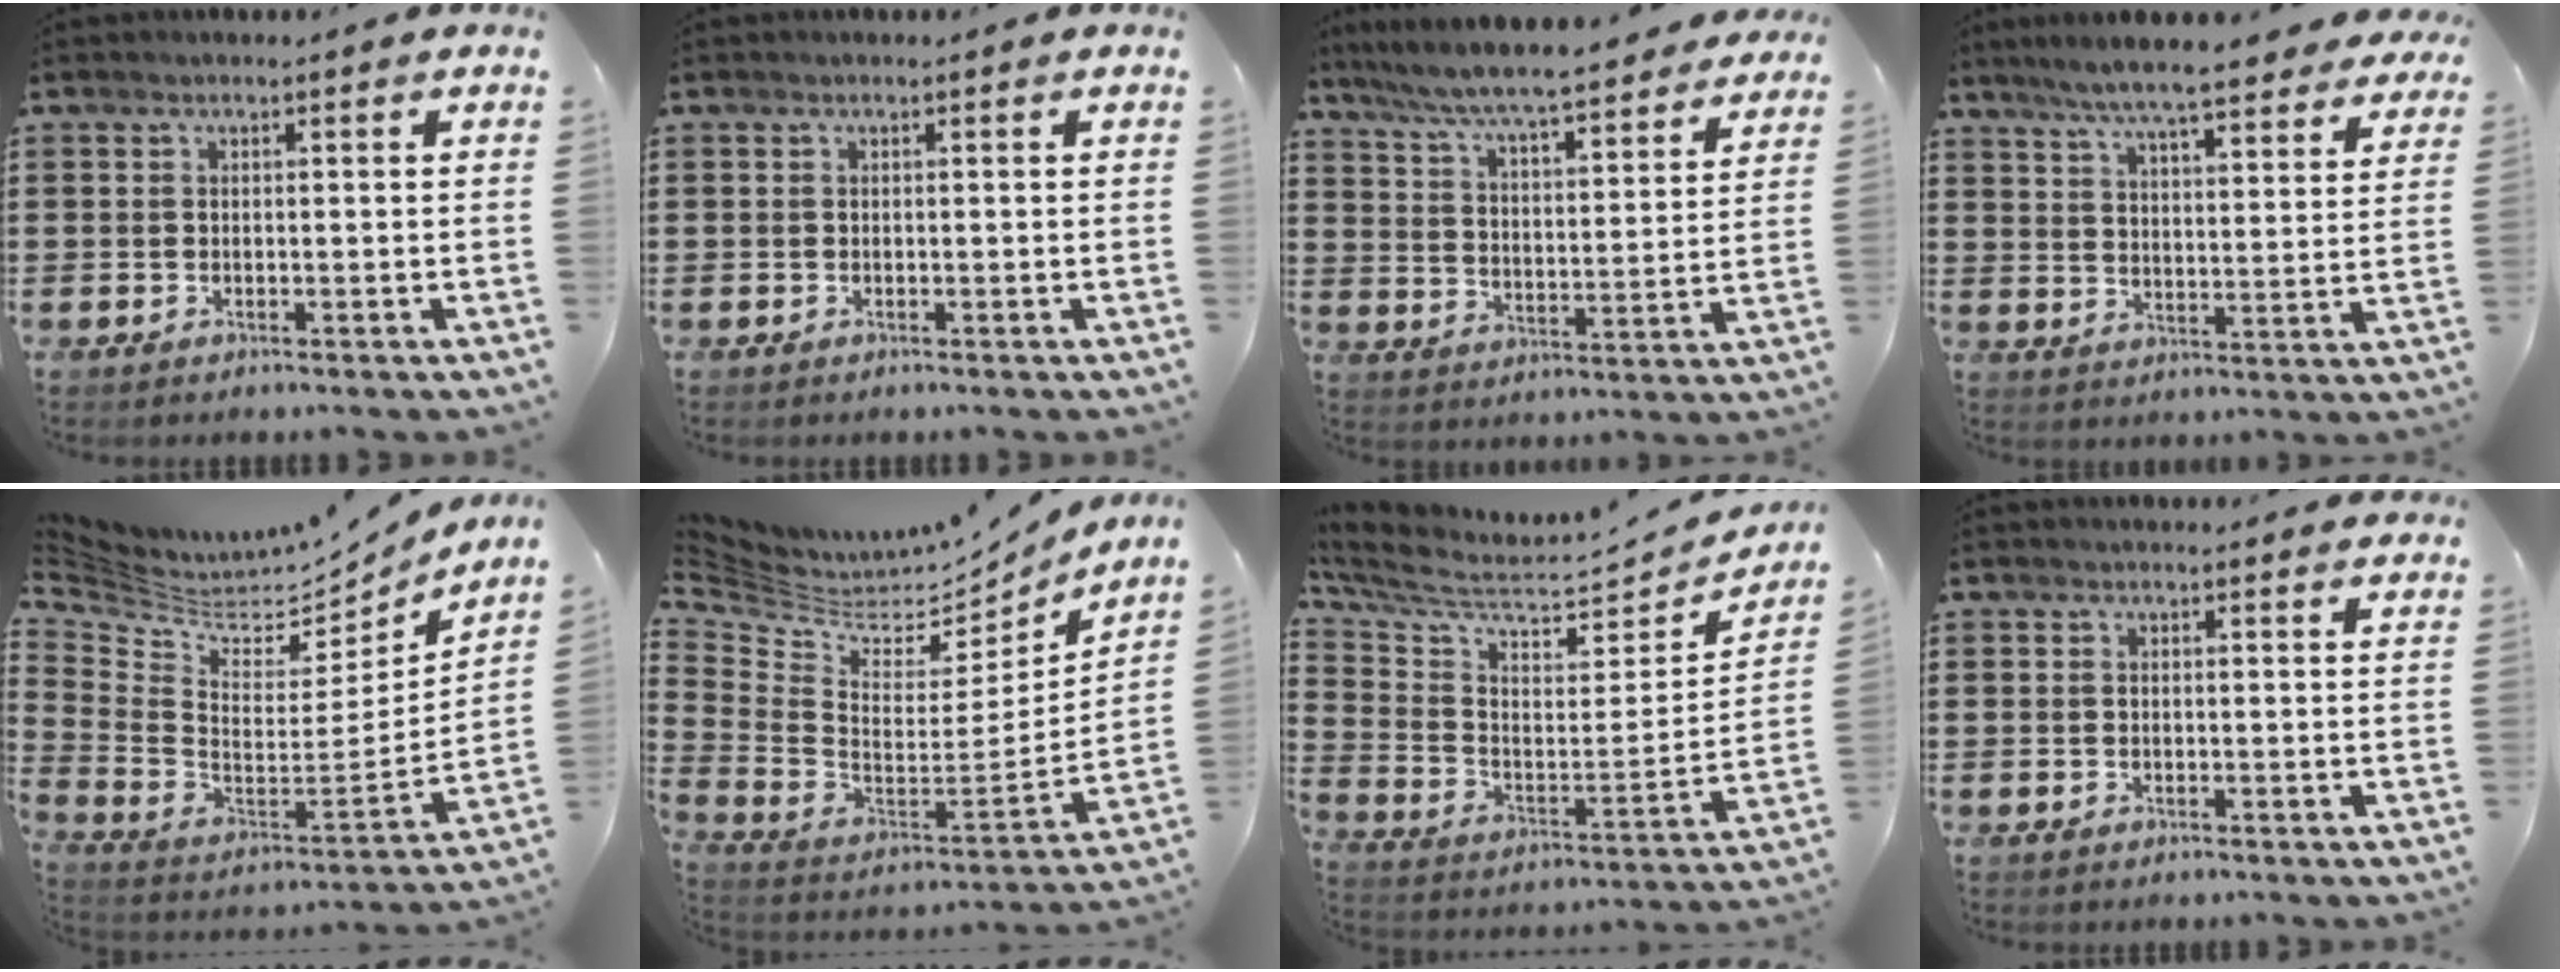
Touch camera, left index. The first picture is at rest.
{"total": 0.0}
{"total": 6.8, "force": [6.4, -0.1, 2.2], "torque": [-0.072, -0.043, 0.109]}
{"total": 7.2, "force": [6.6, 0.0, 3.0], "torque": [-0.084, -0.030, 0.115]}
{"total": 4.9, "force": [4.3, 1.8, 1.4], "torque": [-0.058, -0.048, 0.072]}
{"total": 4.8, "force": [4.1, 2.0, 1.5], "torque": [-0.059, -0.048, 0.068]}
{"total": 5.4, "force": [4.5, 1.4, 2.6], "torque": [-0.078, -0.052, 0.074]}
{"total": 1.0, "force": [1.0, 0.1, 0.2], "torque": [-0.006, -0.001, 0.019]}